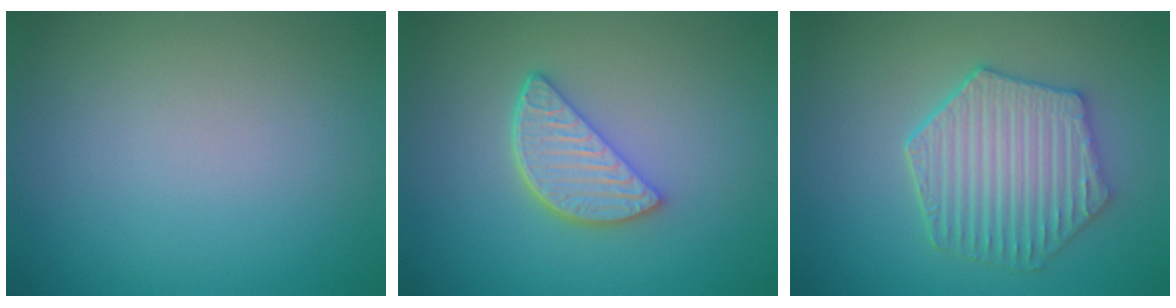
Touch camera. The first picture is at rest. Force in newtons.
{"total": 3.9, "press": 3.2, "slide": 2.3}
{"total": 5.8, "press": 4.8, "slide": 3.3}